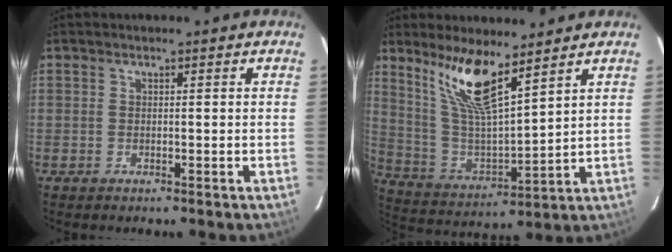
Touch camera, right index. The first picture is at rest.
{"total": 12.8, "force": [8.8, 2.2, 9.0], "torque": [-0.174, -0.004, 0.184]}